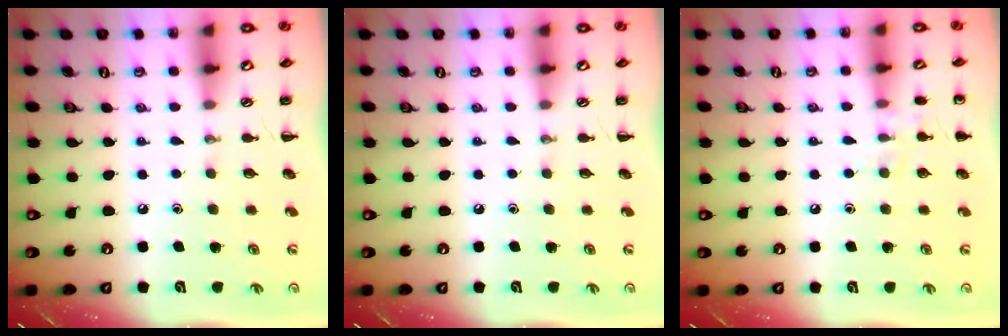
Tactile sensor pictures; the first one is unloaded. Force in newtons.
{"total": 0.0}
{"total": 6.5, "press": 6.2, "slide": 2.1}